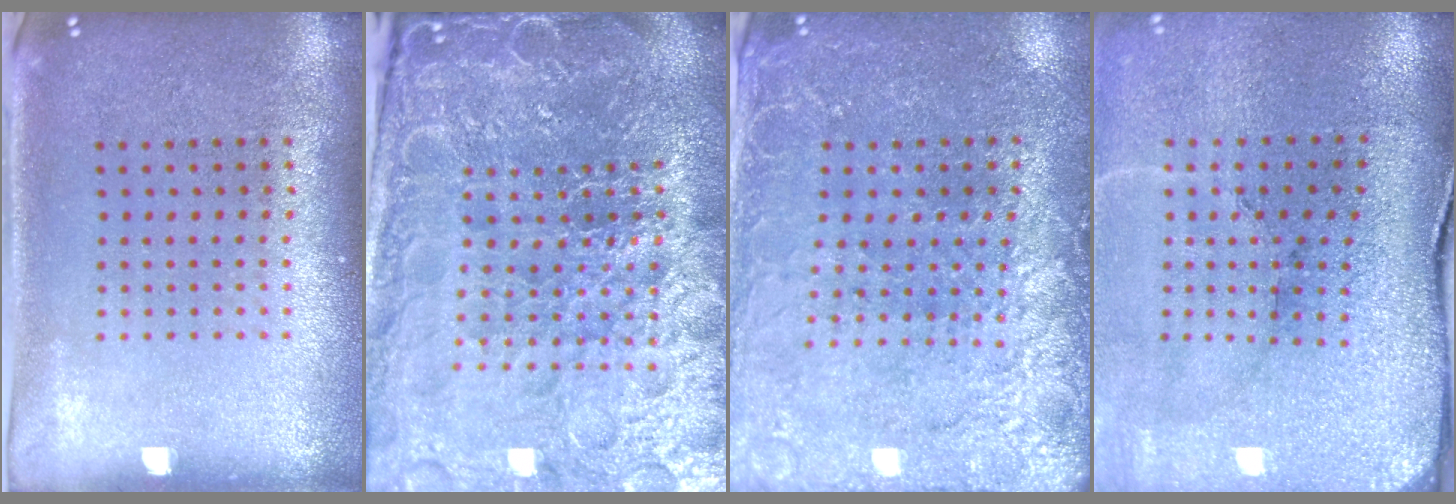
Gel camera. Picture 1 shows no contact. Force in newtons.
{"total": 6.9, "press": 6.1, "slide": 3.2}
{"total": 2.7, "press": 2.7, "slide": 0.5}
{"total": 3.5, "press": 3.3, "slide": 1.1}